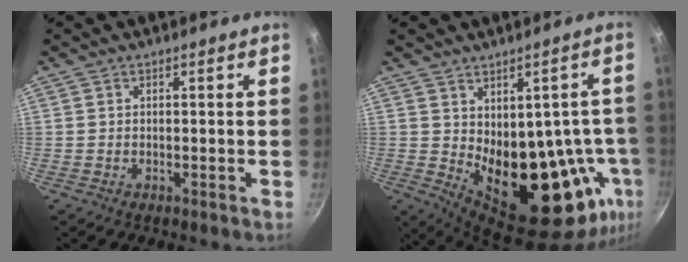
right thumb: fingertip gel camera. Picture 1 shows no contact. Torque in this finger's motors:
{"motor_torque": [-0.39, 1.52, 0.98, 1.09, 0.41]}